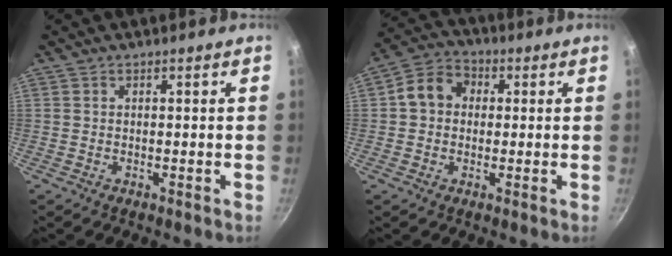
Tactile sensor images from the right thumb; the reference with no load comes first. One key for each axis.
{"total": 7.9, "fx": 0.7, "fy": 6.5, "fz": 4.4, "tx": -0.062, "ty": 0.022, "tz": 0.000}